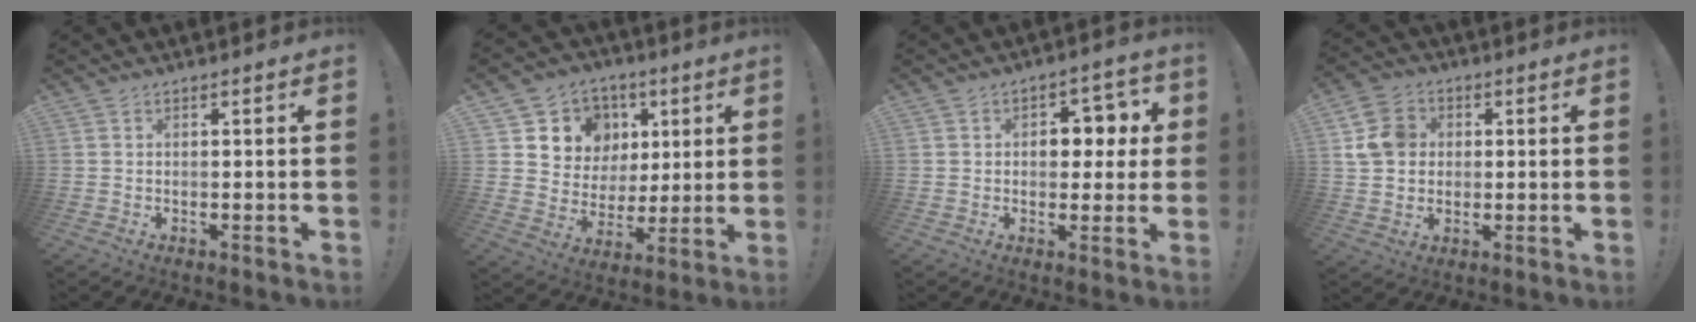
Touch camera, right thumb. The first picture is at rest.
{"total": 11.4, "force": [4.5, 10.3, 2.1], "torque": [-0.028, -0.029, 0.109]}
{"total": 7.9, "force": [1.5, 5.8, 5.1], "torque": [-0.054, -0.009, 0.022]}
{"total": 10.4, "force": [2.1, 8.6, 5.6], "torque": [-0.101, 0.005, 0.043]}